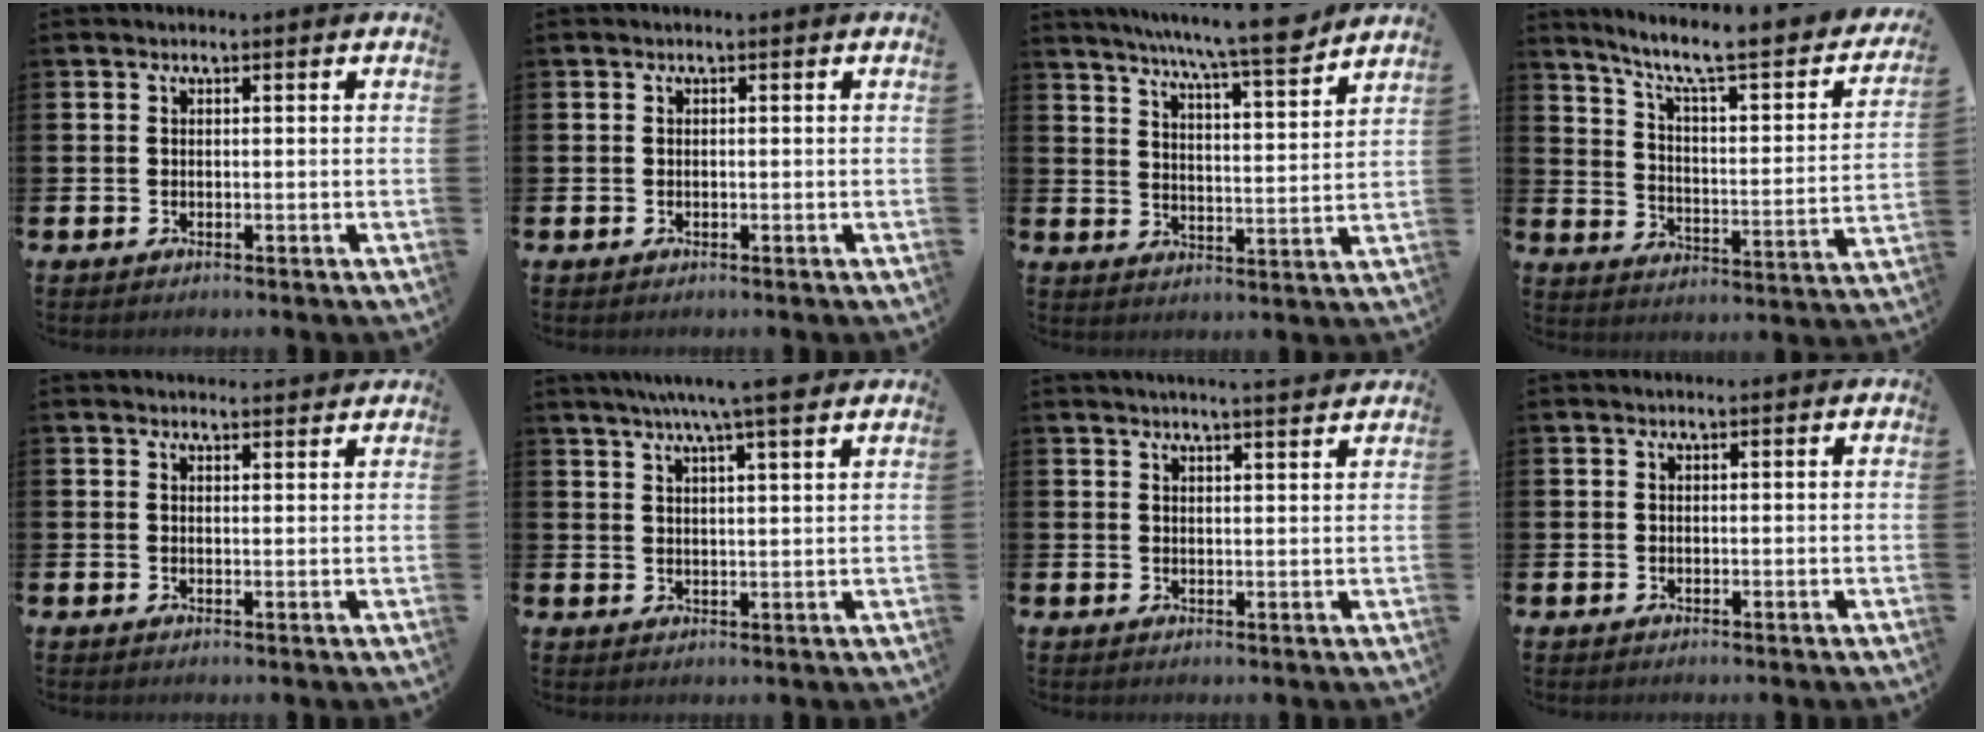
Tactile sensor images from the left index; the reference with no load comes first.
{"total": 0.0}
{"total": 8.8, "force": [8.1, 0.0, 3.4], "torque": [-0.069, -0.056, 0.139]}
{"total": 7.7, "force": [6.0, 1.6, 4.5], "torque": [-0.104, -0.047, 0.091]}
{"total": 1.7, "force": [1.7, 0.1, 0.0], "torque": [0.007, -0.010, 0.029]}
{"total": 6.2, "force": [5.5, -0.4, 2.8], "torque": [-0.059, -0.021, 0.096]}
{"total": 3.3, "force": [3.2, -0.5, 0.7], "torque": [-0.008, -0.018, 0.055]}
{"total": 0.0}